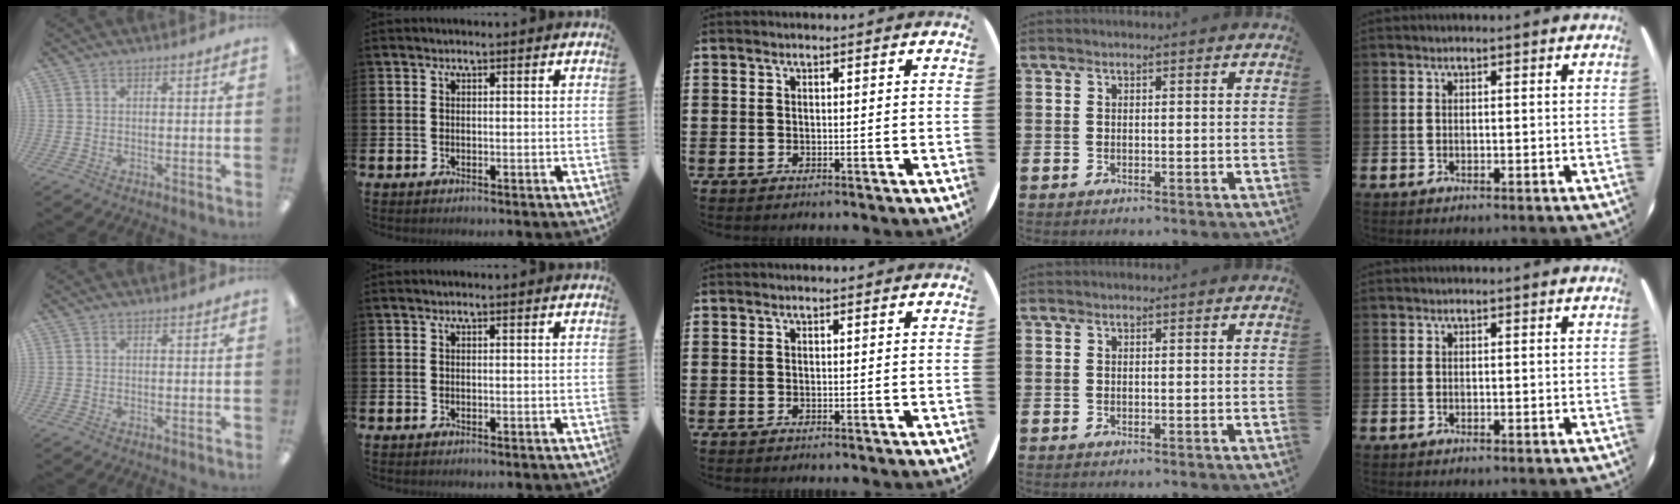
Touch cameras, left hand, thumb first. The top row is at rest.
{}